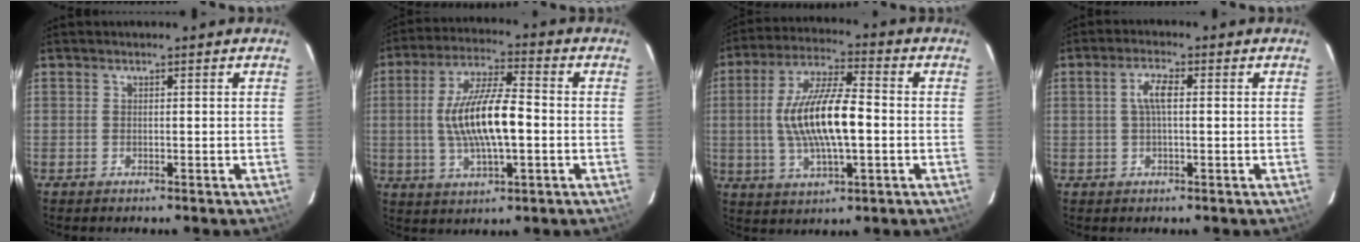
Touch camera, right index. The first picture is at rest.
{"total": 13.5, "force": [-1.1, 3.8, 12.9], "torque": [-0.249, 0.004, -0.017]}
{"total": 14.7, "force": [-0.9, 4.3, 14.0], "torque": [-0.271, 0.006, -0.016]}
{"total": 3.7, "force": [0.4, 1.0, 3.6], "torque": [-0.071, 0.008, 0.009]}